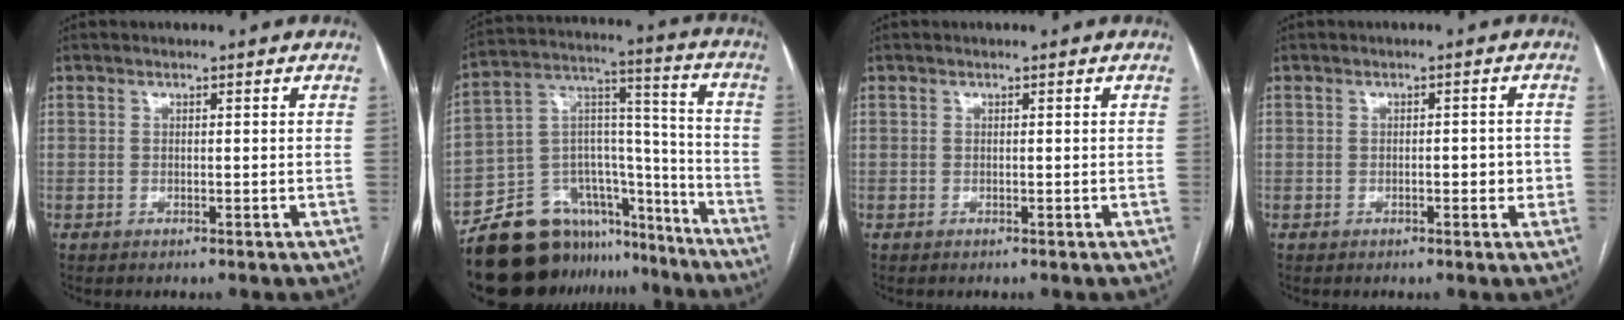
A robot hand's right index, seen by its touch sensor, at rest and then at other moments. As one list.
[{"total": 19.5, "force": [-16.2, 9.6, 5.0], "torque": [-0.078, 0.074, -0.253]}, {"total": 0.0}, {"total": 2.8, "force": [-0.4, 1.3, 2.4], "torque": [-0.034, 0.008, -0.001]}]